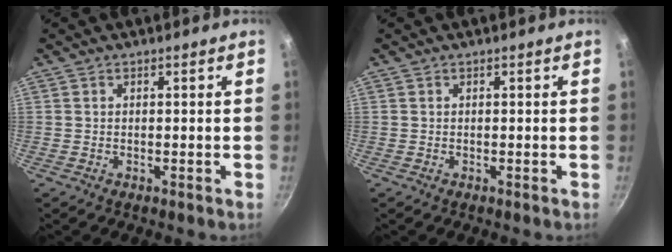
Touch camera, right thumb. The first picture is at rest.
{"total": 0.0}